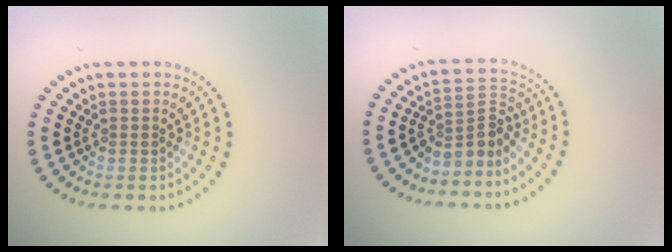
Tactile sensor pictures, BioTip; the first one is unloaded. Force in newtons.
{"total": 3.0, "press": 2.2, "slide": 2.1}